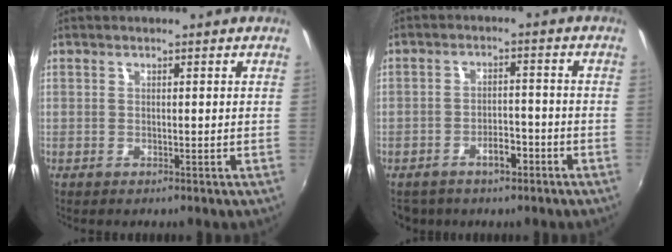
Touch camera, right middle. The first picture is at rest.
{"total": 5.7, "force": [-3.6, 3.3, 3.0], "torque": [-0.055, 0.012, -0.042]}